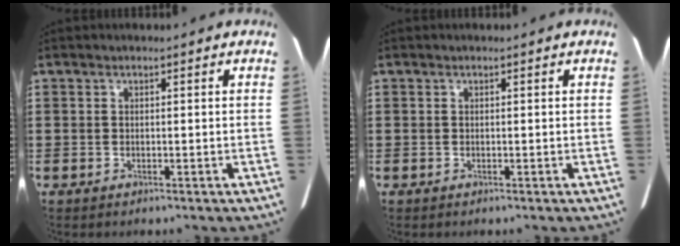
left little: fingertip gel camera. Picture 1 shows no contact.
{"total": 0.0}